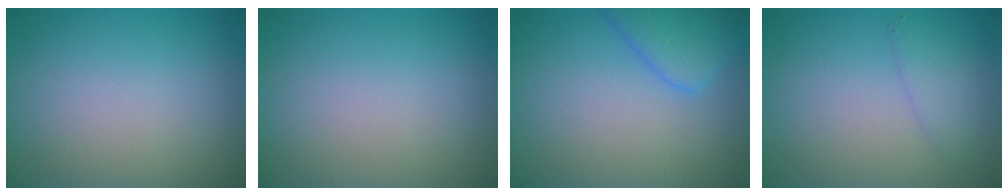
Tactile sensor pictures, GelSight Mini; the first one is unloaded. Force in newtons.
{"total": 0.0}
{"total": 3.4, "press": 3.4, "slide": 0.2}
{"total": 1.8, "press": 1.8, "slide": 0.1}